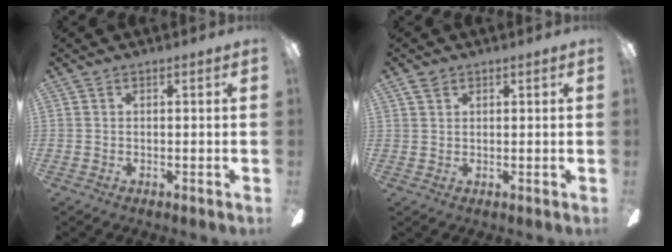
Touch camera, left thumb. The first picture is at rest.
{"total": 2.1, "force": [1.5, 1.3, 0.8], "torque": [-0.010, -0.002, 0.026]}